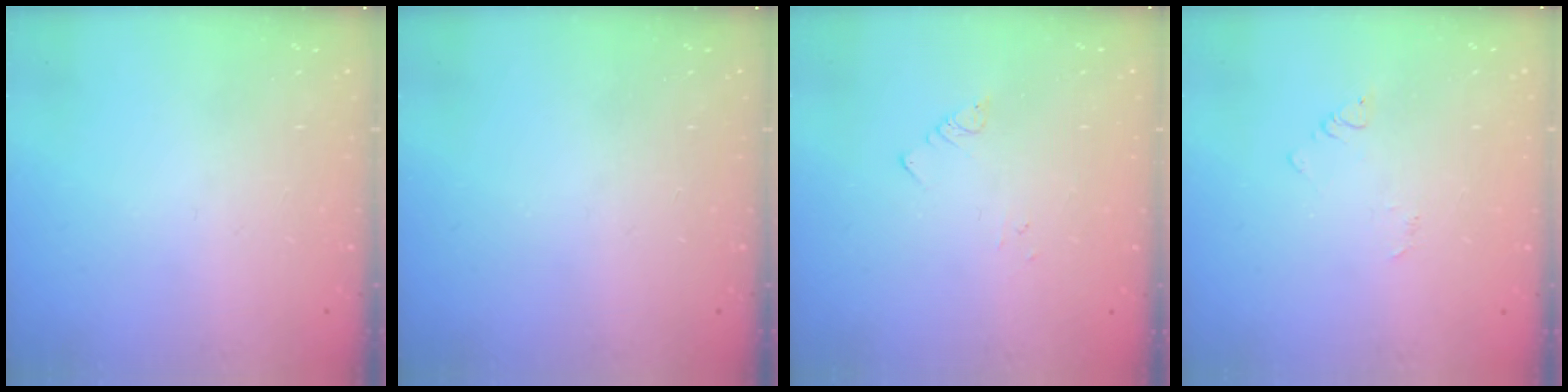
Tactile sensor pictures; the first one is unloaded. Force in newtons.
{"total": 0.0}
{"total": 1.8, "press": 1.8, "slide": 0.2}
{"total": 2.4, "press": 2.4, "slide": 0.3}